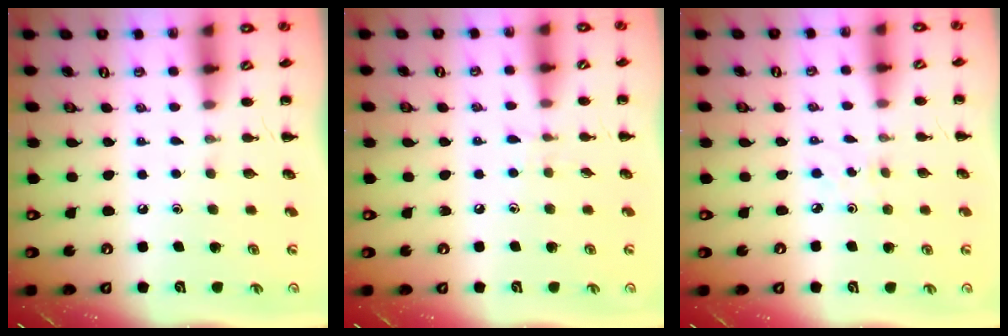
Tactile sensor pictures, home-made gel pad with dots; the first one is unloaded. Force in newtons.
{"total": 3.5, "press": 3.2, "slide": 1.3}
{"total": 2.1, "press": 2.0, "slide": 0.7}